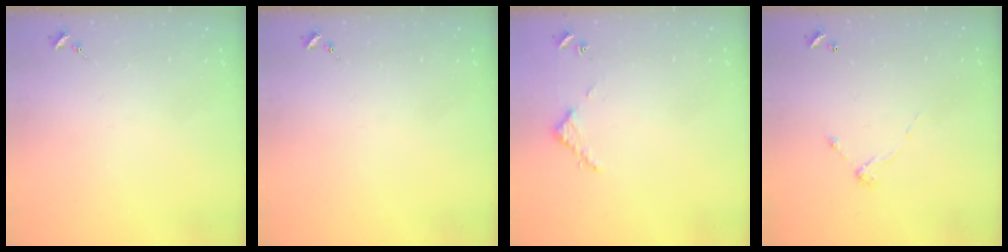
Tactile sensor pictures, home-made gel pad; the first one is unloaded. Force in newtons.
{"total": 0.0}
{"total": 2.8, "press": 2.8, "slide": 0.3}
{"total": 5.4, "press": 5.4, "slide": 0.3}